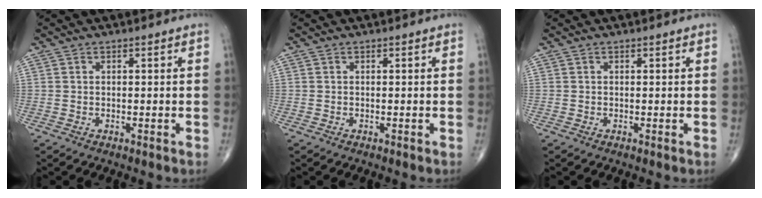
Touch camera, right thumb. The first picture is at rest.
{"total": 0.0}
{"total": 0.0}